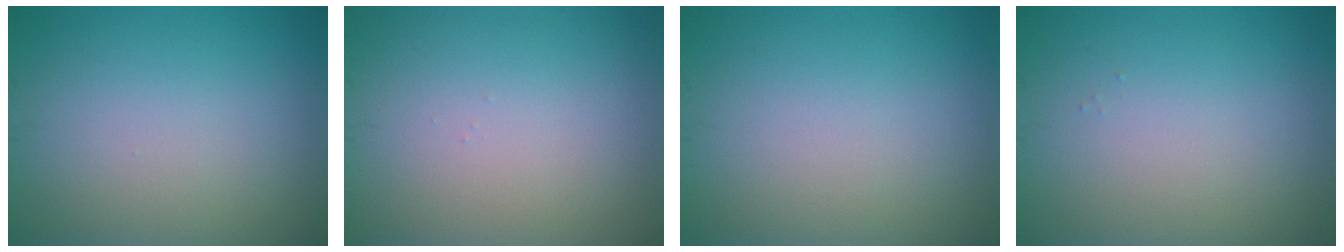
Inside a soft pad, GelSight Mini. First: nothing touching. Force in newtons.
{"total": 0.0}
{"total": 0.0}
{"total": 0.0}